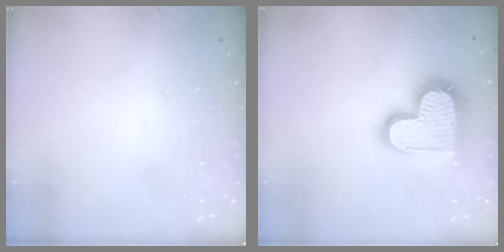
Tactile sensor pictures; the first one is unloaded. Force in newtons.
{"total": 17.7, "press": 17.6, "slide": 1.3}